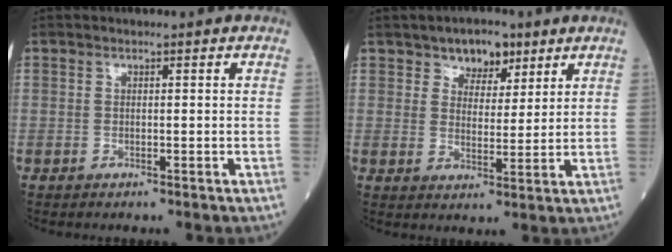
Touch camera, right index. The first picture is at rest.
{"total": 5.7, "force": [3.7, 3.4, 2.7], "torque": [-0.034, 0.006, 0.061]}